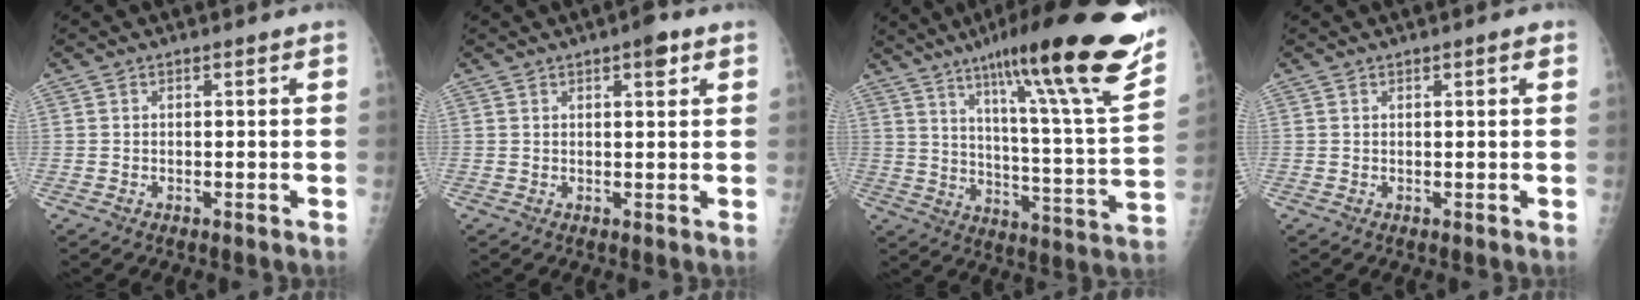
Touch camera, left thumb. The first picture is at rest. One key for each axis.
{"total": 3.5, "fx": 1.8, "fy": 1.1, "fz": 2.7, "tx": -0.030, "ty": -0.004, "tz": 0.021}
{"total": 29.1, "fx": 19.0, "fy": 3.0, "fz": 21.8, "tx": -0.311, "ty": -0.074, "tz": 0.280}
{"total": 1.5, "fx": 0.7, "fy": 0.3, "fz": 1.3, "tx": -0.019, "ty": 0.001, "tz": 0.008}